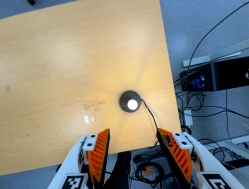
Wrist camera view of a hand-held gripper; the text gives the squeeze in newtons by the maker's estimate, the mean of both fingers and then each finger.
{"total": 0.0}